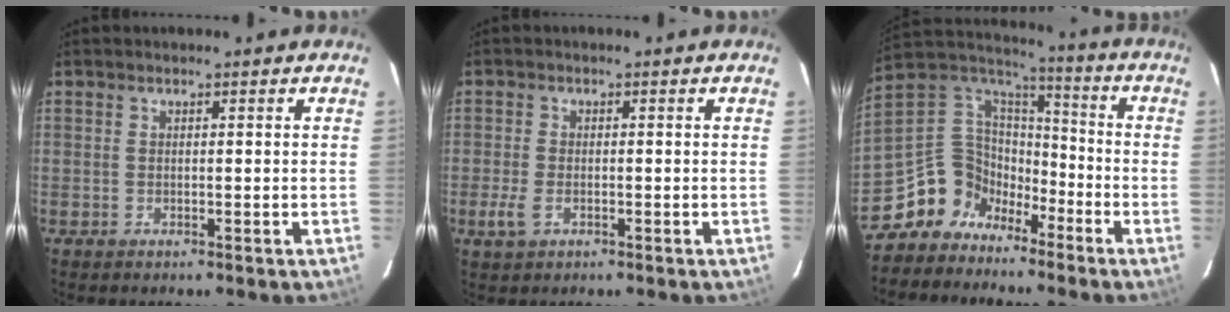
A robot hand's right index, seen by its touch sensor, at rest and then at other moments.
{"total": 3.5, "force": [-1.5, 1.9, 2.5], "torque": [-0.059, -0.004, -0.027]}
{"total": 12.0, "force": [-8.6, 7.8, 2.8], "torque": [-0.079, 0.044, -0.167]}